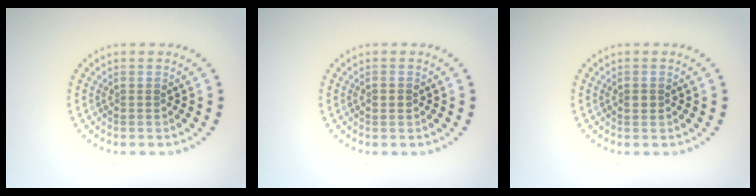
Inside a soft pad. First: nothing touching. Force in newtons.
{"total": 1.2, "press": 1.2, "slide": 0.1}
{"total": 0.9, "press": 0.9, "slide": 0.1}